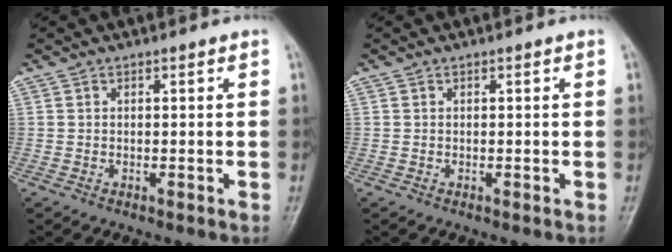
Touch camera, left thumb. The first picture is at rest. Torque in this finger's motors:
{"motor_torque": [0.00, -0.01, 0.00, -0.01, 0.00]}